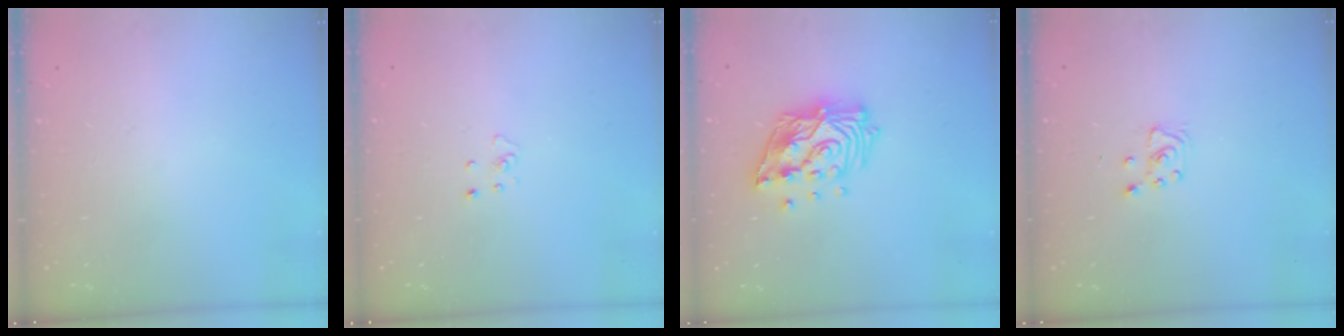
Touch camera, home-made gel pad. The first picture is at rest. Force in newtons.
{"total": 2.3, "press": 2.3, "slide": 0.2}
{"total": 17.9, "press": 17.8, "slide": 2.1}
{"total": 4.1, "press": 4.1, "slide": 0.4}